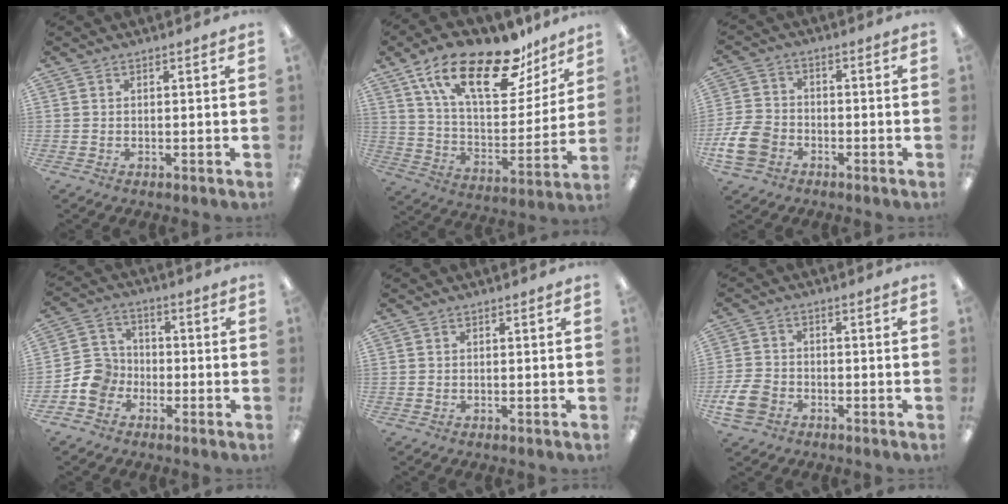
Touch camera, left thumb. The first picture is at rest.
{"total": 23.9, "force": [15.2, 9.9, 15.5], "torque": [-0.254, -0.080, 0.260]}
{"total": 9.0, "force": [-3.8, 6.6, 4.8], "torque": [-0.108, 0.021, -0.068]}
{"total": 8.0, "force": [-3.6, 6.7, 2.5], "torque": [-0.056, 0.034, -0.062]}
{"total": 0.0}
{"total": 7.2, "force": [-3.5, 5.0, 3.9], "torque": [-0.089, 0.013, -0.065]}